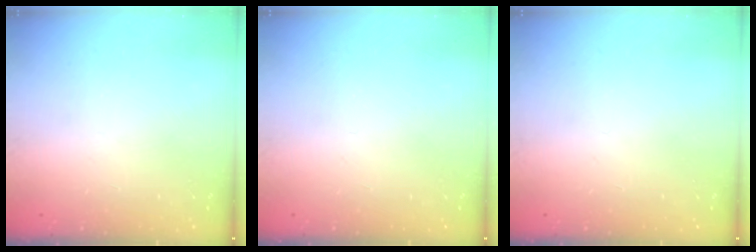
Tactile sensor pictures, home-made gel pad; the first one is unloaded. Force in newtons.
{"total": 0.0}
{"total": 0.0}